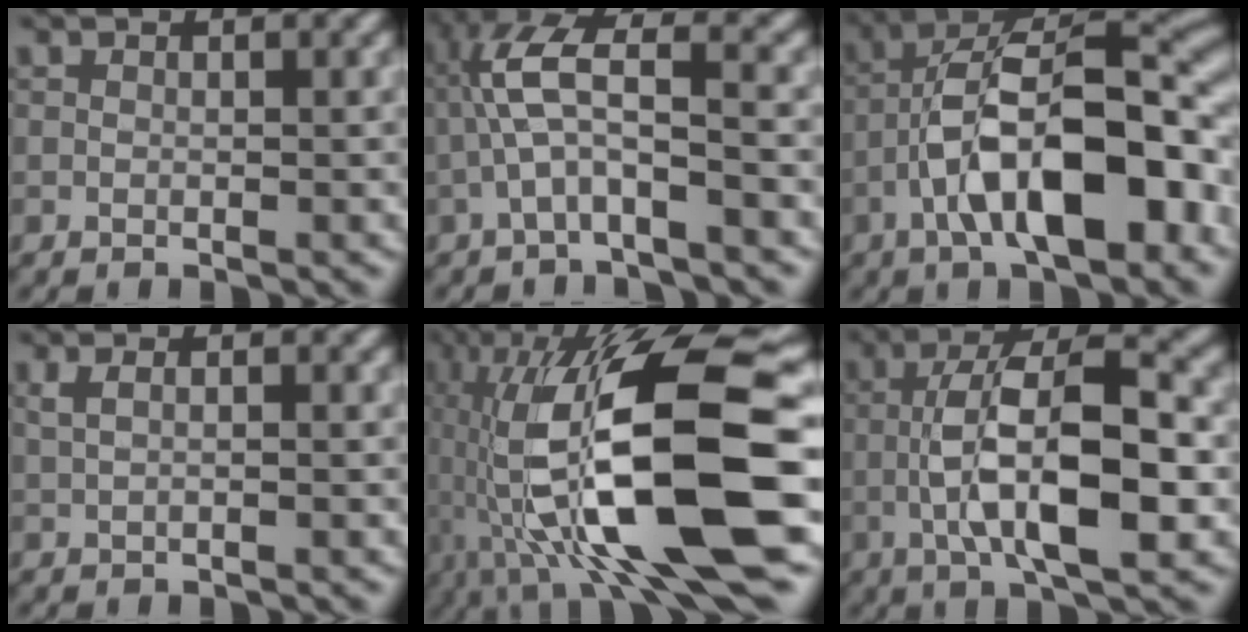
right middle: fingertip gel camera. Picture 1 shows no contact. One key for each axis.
{"total": 5.2, "fx": -1.3, "fy": 1.1, "fz": 4.9, "tx": -0.111, "ty": 0.024, "tz": -0.023}
{"total": 12.5, "fx": -4.3, "fy": 5.1, "fz": 10.6, "tx": -0.169, "ty": 0.017, "tz": -0.067}
{"total": 2.1, "fx": 0.7, "fy": 1.0, "fz": 1.7, "tx": -0.017, "ty": 0.009, "tz": 0.005}
{"total": 16.7, "fx": -3.6, "fy": 5.5, "fz": 15.3, "tx": -0.294, "ty": 0.020, "tz": -0.058}
{"total": 10.0, "fx": -1.9, "fy": 3.2, "fz": 9.3, "tx": -0.162, "ty": 0.022, "tz": -0.029}